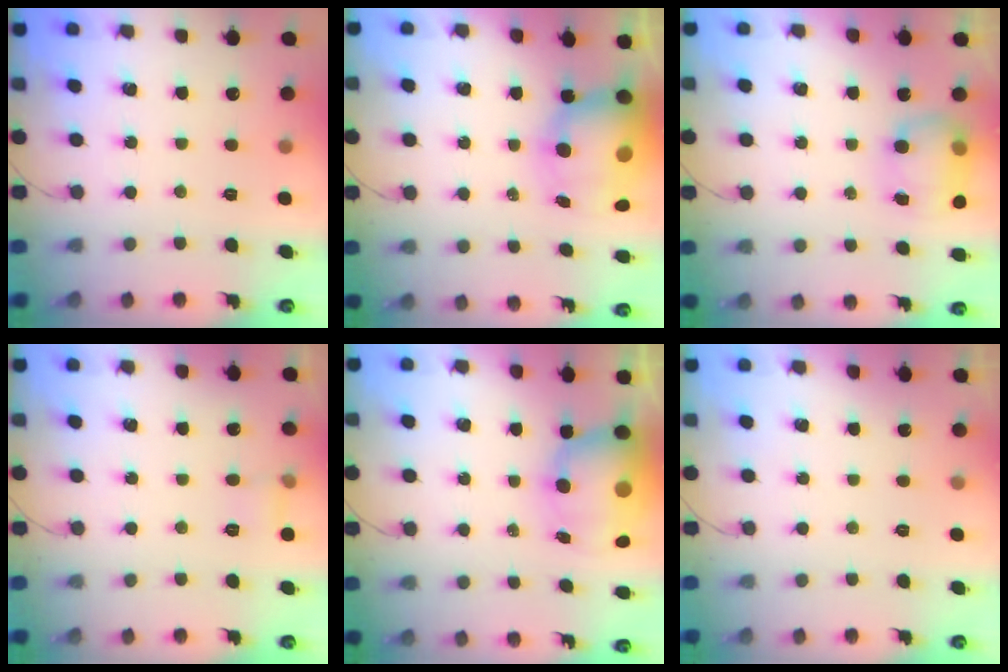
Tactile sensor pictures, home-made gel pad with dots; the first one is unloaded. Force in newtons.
{"total": 12.0, "press": 11.6, "slide": 3.0}
{"total": 7.8, "press": 7.8, "slide": 0.6}
{"total": 3.7, "press": 3.5, "slide": 1.1}
{"total": 10.9, "press": 10.7, "slide": 2.1}
{"total": 0.0}